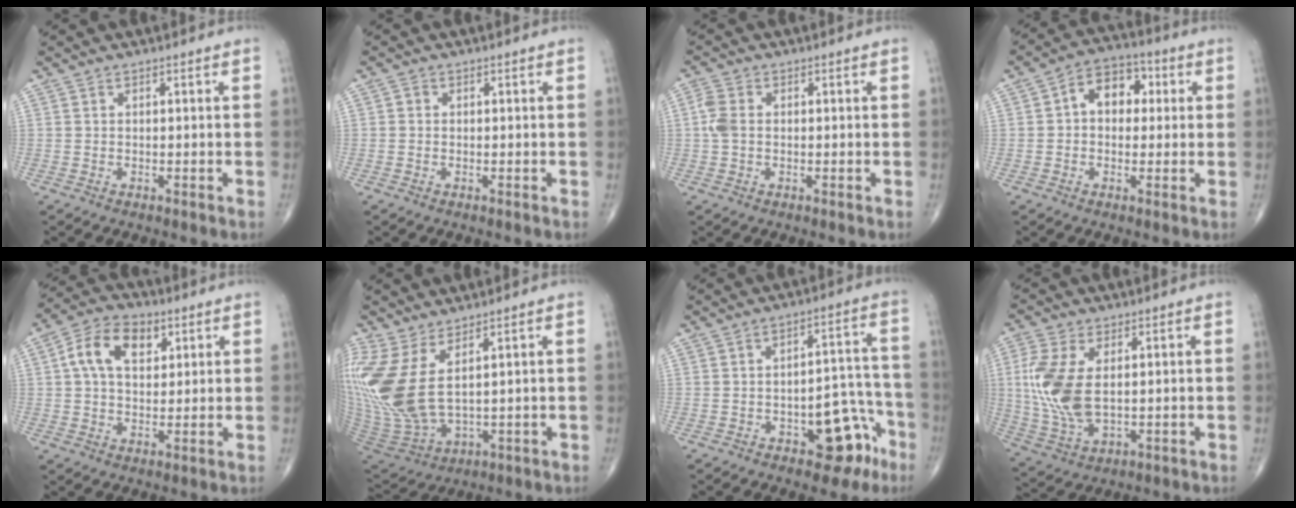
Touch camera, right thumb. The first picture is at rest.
{"total": 0.7, "force": [-0.1, 0.7, 0.3], "torque": [-0.002, 0.002, -0.005]}
{"total": 3.5, "force": [0.1, 2.3, 2.6], "torque": [-0.068, 0.007, -0.003]}
{"total": 8.8, "force": [1.4, 6.2, 6.0], "torque": [-0.061, 0.023, 0.012]}
{"total": 10.6, "force": [3.4, 6.8, 7.5], "torque": [-0.114, 0.008, 0.052]}
{"total": 14.3, "force": [4.2, 5.9, 12.4], "torque": [-0.297, -0.030, 0.103]}
{"total": 11.2, "force": [-5.5, 5.8, 7.8], "torque": [-0.055, 0.051, -0.066]}
{"total": 12.4, "force": [1.5, 6.8, 10.3], "torque": [-0.234, -0.008, 0.038]}